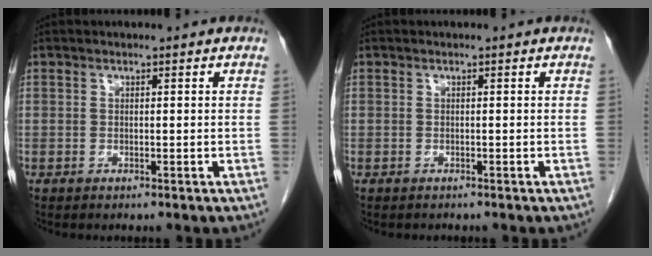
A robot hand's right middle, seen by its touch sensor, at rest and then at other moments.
{"total": 0.9, "force": [-0.8, 0.3, 0.2], "torque": [-0.008, -0.001, -0.011]}